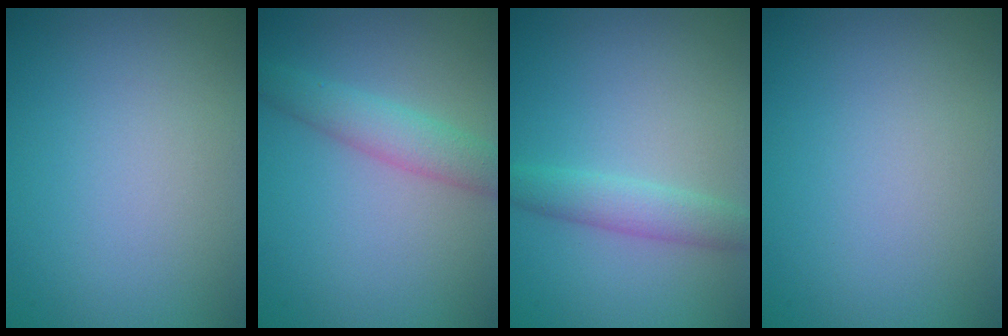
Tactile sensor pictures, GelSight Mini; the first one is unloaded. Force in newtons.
{"total": 3.0, "press": 3.0, "slide": 0.1}
{"total": 2.5, "press": 2.5, "slide": 0.1}
{"total": 0.0}